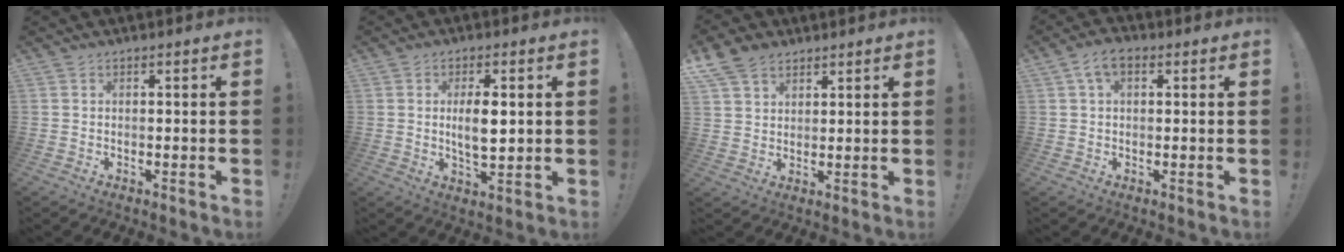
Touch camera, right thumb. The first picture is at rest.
{"total": 7.2, "force": [0.9, 2.8, 6.5], "torque": [-0.117, -0.009, 0.008]}
{"total": 8.2, "force": [5.5, 5.3, 3.0], "torque": [-0.051, -0.024, 0.109]}
{"total": 5.5, "force": [2.0, 3.1, 4.1], "torque": [-0.070, 0.004, 0.038]}